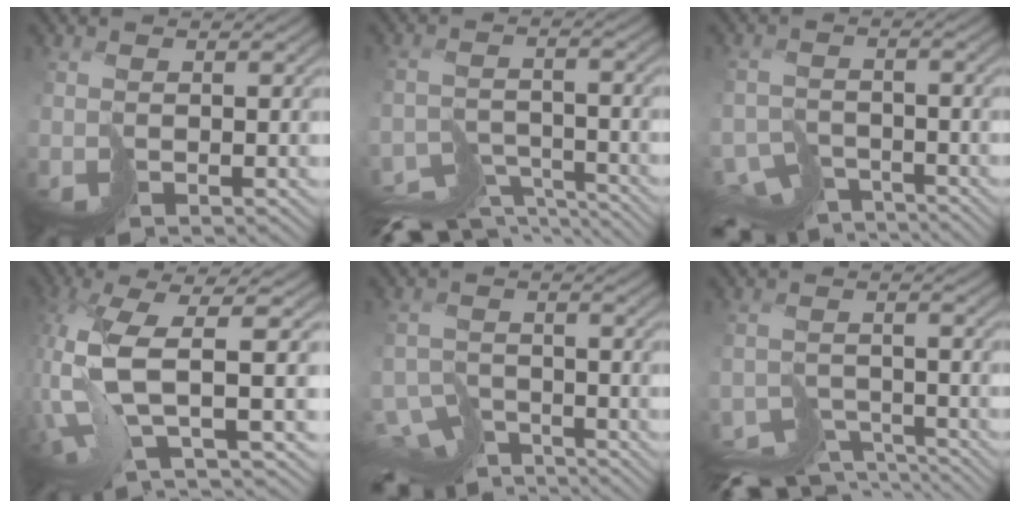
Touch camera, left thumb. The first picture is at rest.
{"total": 9.6, "force": [-9.0, 2.3, 2.5], "torque": [-0.030, -0.013, -0.136]}
{"total": 8.4, "force": [-7.3, 3.5, 2.2], "torque": [-0.026, -0.012, -0.116]}
{"total": 8.1, "force": [0.0, 1.6, 8.0], "torque": [-0.177, -0.003, -0.013]}
{"total": 10.0, "force": [-8.7, 4.0, 3.0], "torque": [-0.044, -0.013, -0.139]}
{"total": 8.3, "force": [-7.8, 2.2, 2.2], "torque": [-0.022, -0.013, -0.118]}